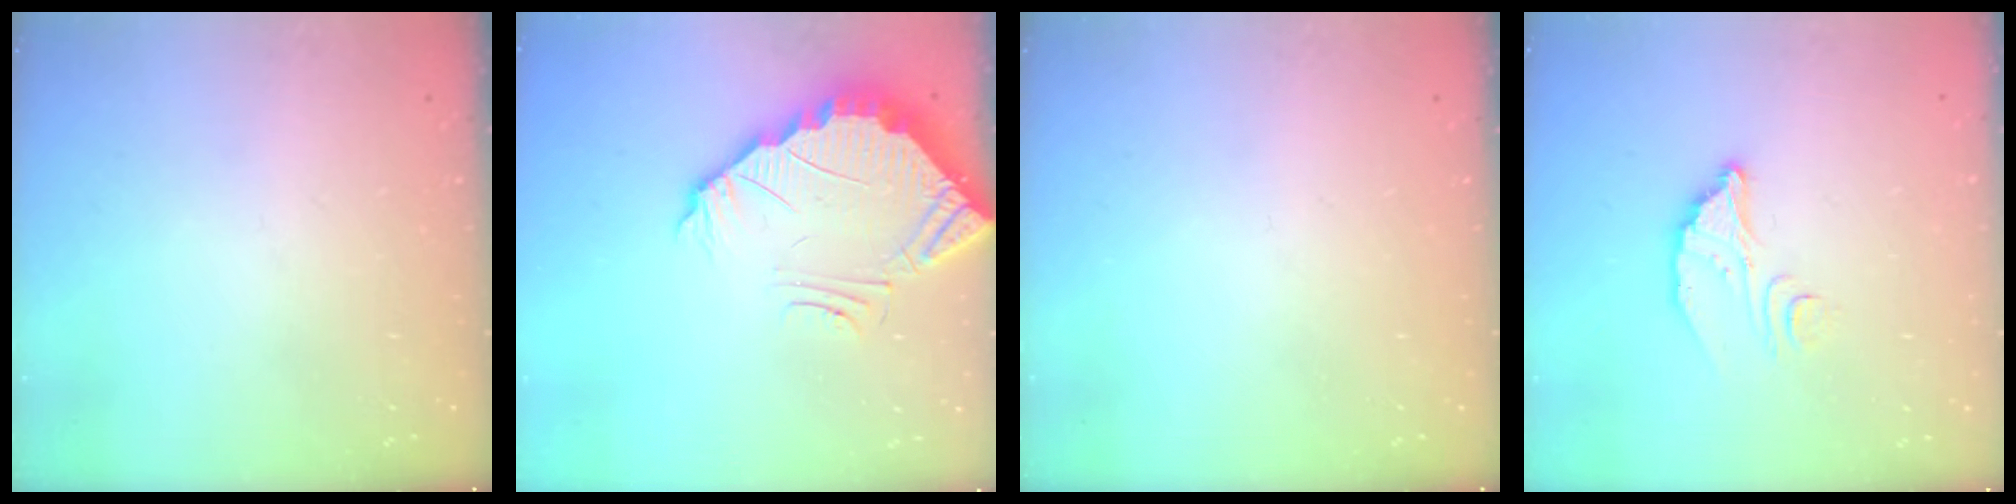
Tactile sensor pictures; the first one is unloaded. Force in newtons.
{"total": 3.8, "press": 3.8, "slide": 0.2}
{"total": 0.0}
{"total": 6.3, "press": 6.3, "slide": 0.5}